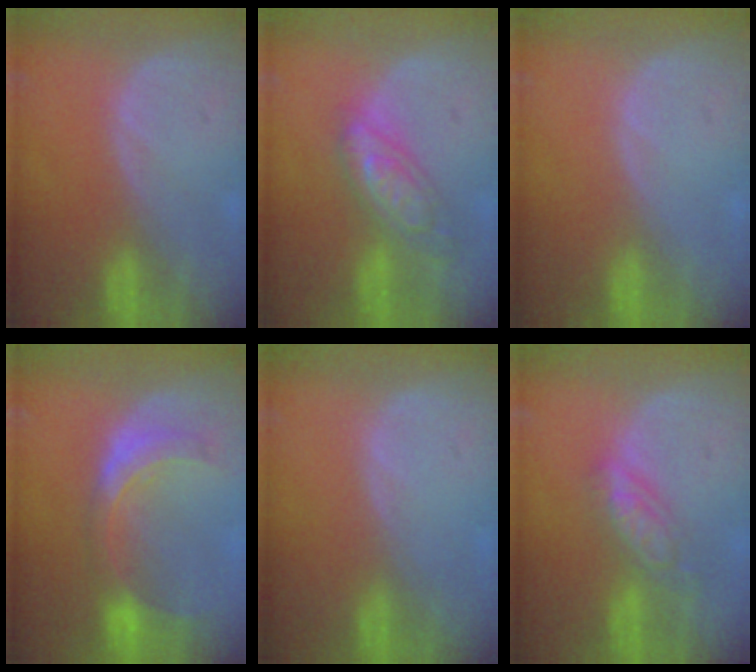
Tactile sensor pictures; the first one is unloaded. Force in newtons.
{"total": 7.1, "press": 7.0, "slide": 0.6}
{"total": 0.0}
{"total": 8.1, "press": 7.2, "slide": 3.7}
{"total": 0.5, "press": 0.0, "slide": 0.5}
{"total": 5.5, "press": 5.0, "slide": 2.4}